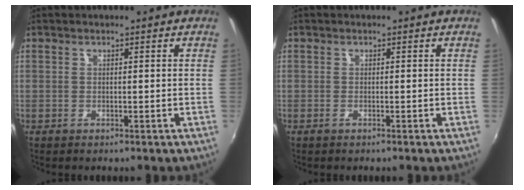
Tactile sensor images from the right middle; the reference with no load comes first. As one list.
[{"total": 0.5, "force": [-0.3, -0.1, 0.4], "torque": [-0.006, -0.001, -0.009]}]